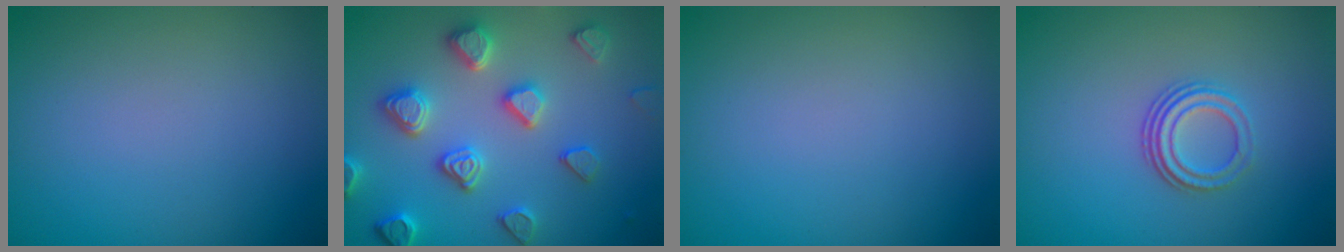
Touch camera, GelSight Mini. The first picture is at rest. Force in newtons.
{"total": 4.6, "press": 4.5, "slide": 1.0}
{"total": 0.0}
{"total": 3.2, "press": 2.3, "slide": 2.3}